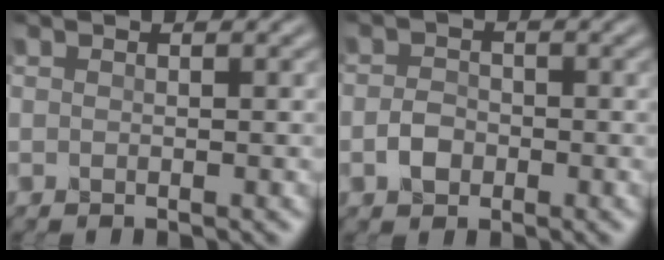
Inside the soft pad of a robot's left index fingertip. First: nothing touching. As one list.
[{"total": 1.6, "force": [-0.7, 1.2, 0.9], "torque": [-0.017, 0.008, -0.018]}]